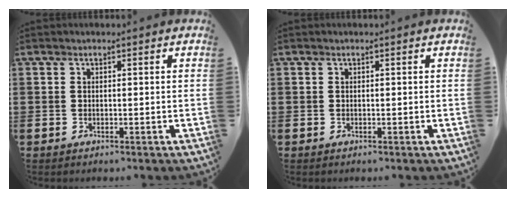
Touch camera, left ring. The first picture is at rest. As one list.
[{"total": 0.0}]